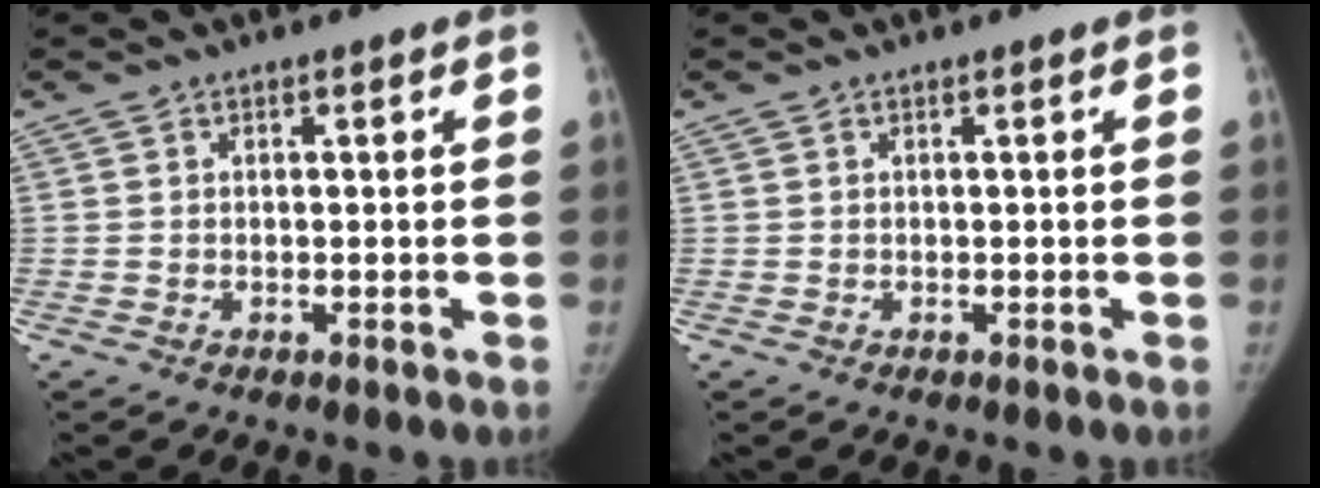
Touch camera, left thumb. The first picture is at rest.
{"total": 0.0}